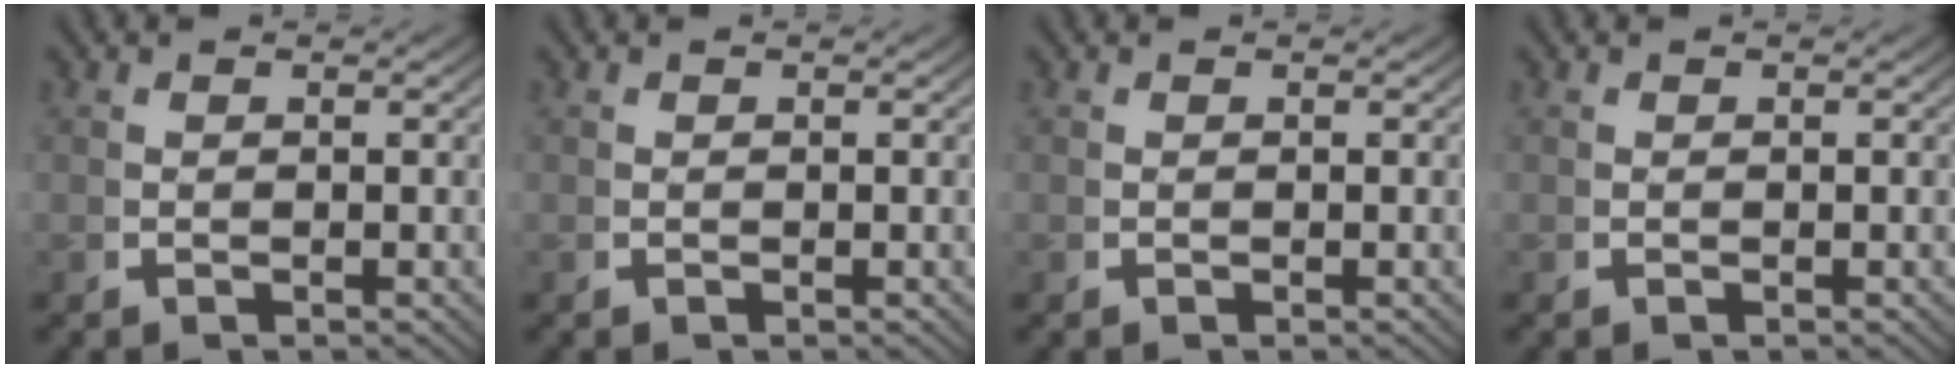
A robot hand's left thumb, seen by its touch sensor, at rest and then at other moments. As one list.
[{"total": 0.0}, {"total": 0.0}, {"total": 0.0}]